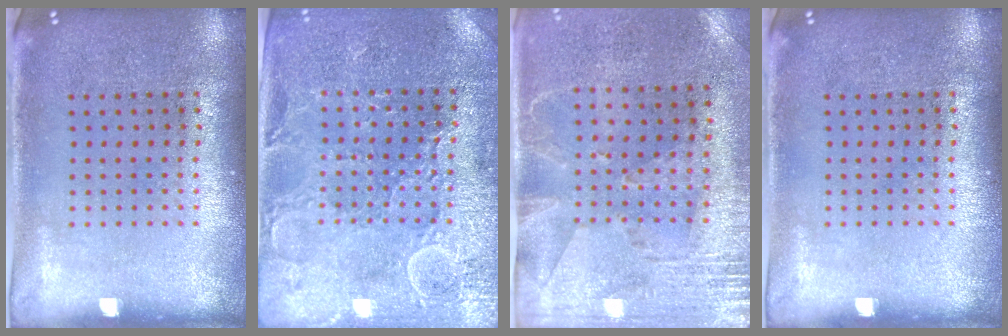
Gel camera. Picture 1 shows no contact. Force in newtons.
{"total": 3.3, "press": 3.2, "slide": 0.6}
{"total": 2.7, "press": 2.3, "slide": 1.5}
{"total": 0.0}